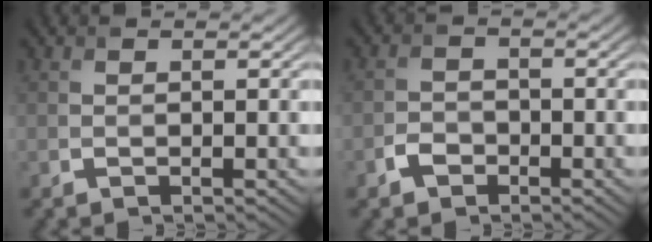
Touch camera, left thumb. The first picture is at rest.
{"total": 2.4, "force": [-1.5, 1.7, 0.9], "torque": [-0.017, 0.003, -0.034]}